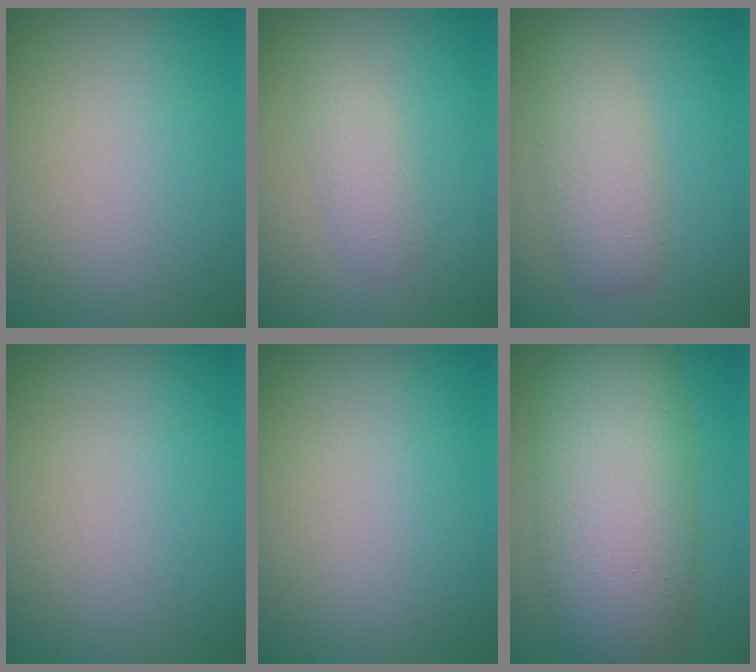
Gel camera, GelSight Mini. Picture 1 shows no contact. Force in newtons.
{"total": 2.4, "press": 2.4, "slide": 0.2}
{"total": 3.4, "press": 3.4, "slide": 0.1}
{"total": 0.0}
{"total": 0.0}
{"total": 11.5, "press": 11.5, "slide": 0.6}